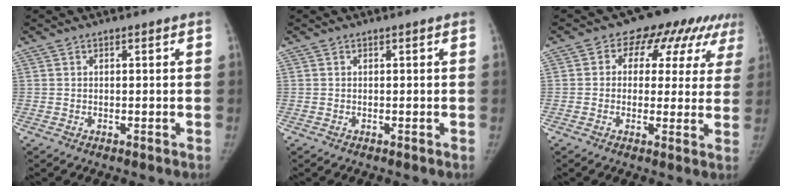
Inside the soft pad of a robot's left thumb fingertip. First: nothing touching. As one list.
[{"total": 0.0}, {"total": 14.4, "force": [6.0, 9.5, 9.0], "torque": [-0.063, 0.019, 0.069]}]